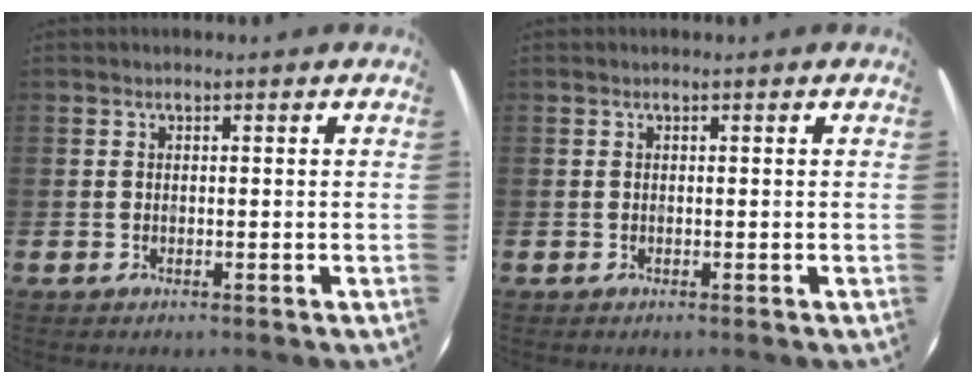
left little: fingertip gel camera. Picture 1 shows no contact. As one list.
[{"total": 0.0}]